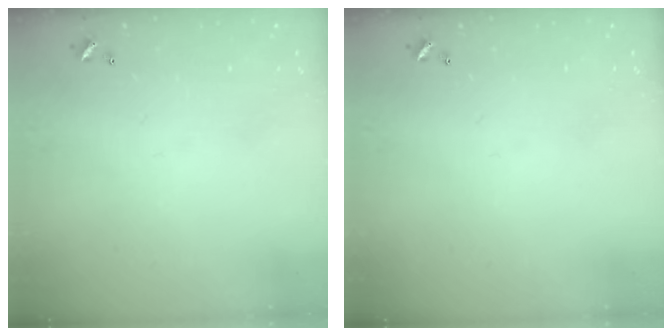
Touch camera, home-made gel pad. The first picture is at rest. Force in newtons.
{"total": 0.0}